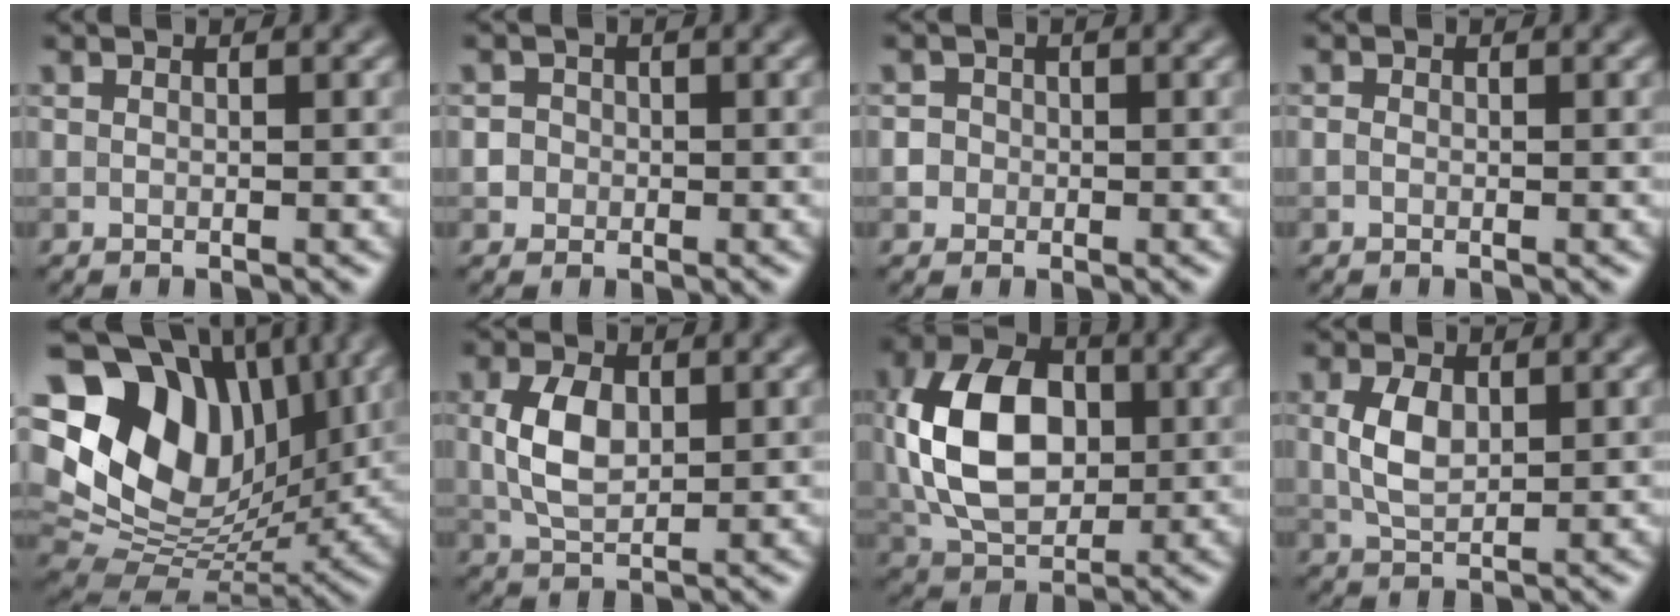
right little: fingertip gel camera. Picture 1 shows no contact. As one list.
[{"total": 2.5, "force": [0.2, 2.3, 0.9], "torque": [0.004, 0.015, -0.011]}, {"total": 2.6, "force": [0.2, 2.4, 0.9], "torque": [0.005, 0.019, -0.013]}, {"total": 0.6, "force": [-0.2, 0.5, 0.3], "torque": [-0.005, -0.001, -0.004]}, {"total": 15.3, "force": [5.1, 10.8, 9.6], "torque": [-0.198, 0.014, 0.102]}, {"total": 4.4, "force": [0.6, 2.6, 3.5], "torque": [-0.081, 0.003, 0.014]}, {"total": 10.3, "force": [0.6, 6.8, 7.7], "torque": [-0.156, 0.011, 0.003]}, {"total": 3.4, "force": [0.6, 1.9, 2.7], "torque": [-0.063, 0.001, 0.015]}]